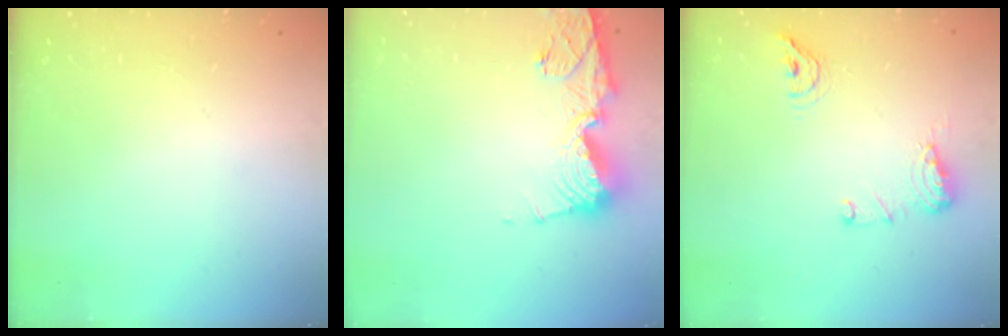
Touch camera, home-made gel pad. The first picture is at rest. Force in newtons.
{"total": 11.2, "press": 11.2, "slide": 1.3}
{"total": 8.9, "press": 8.8, "slide": 1.4}